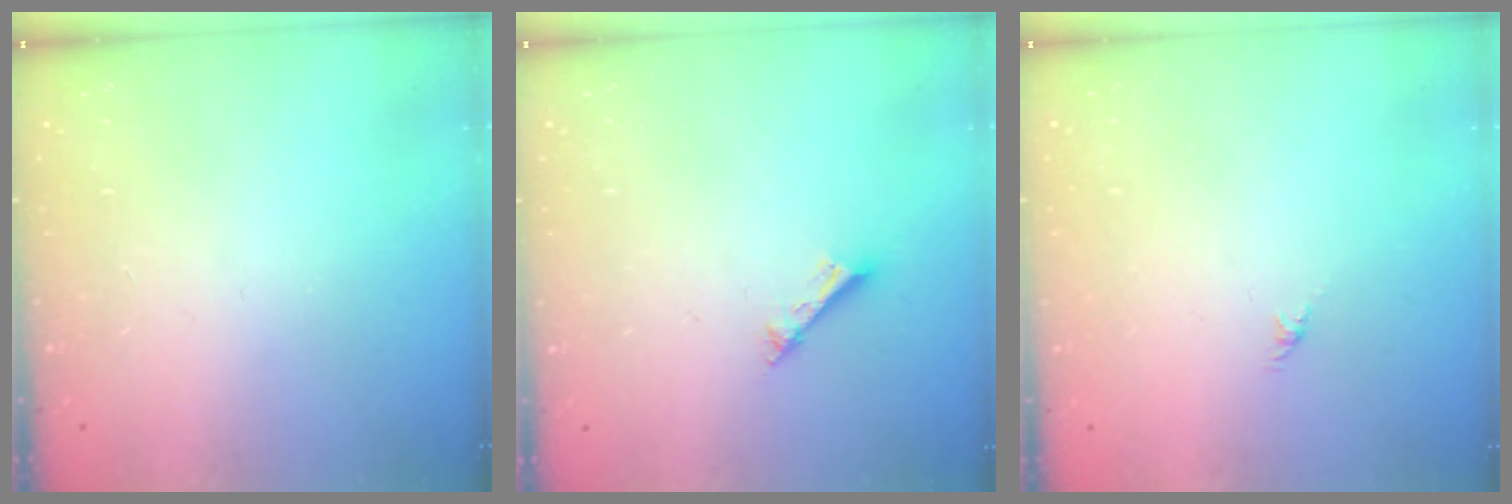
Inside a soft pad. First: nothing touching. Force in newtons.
{"total": 2.5, "press": 2.5, "slide": 0.1}
{"total": 0.0}